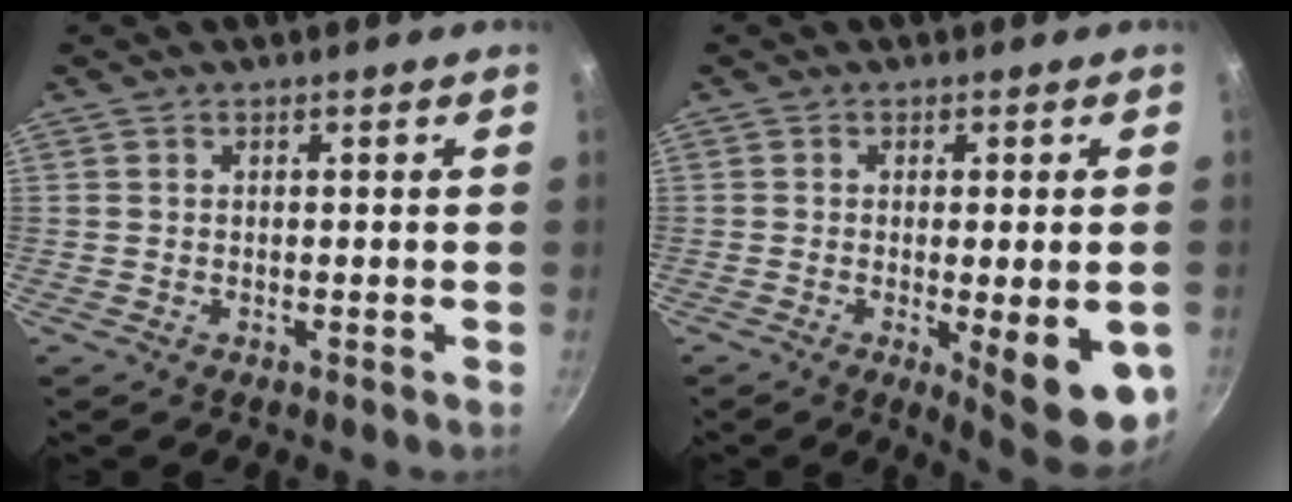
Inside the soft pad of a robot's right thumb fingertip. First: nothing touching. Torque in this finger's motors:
{"motor_torque": [-0.34, 0.43, 0.04, -0.08, 0.11]}